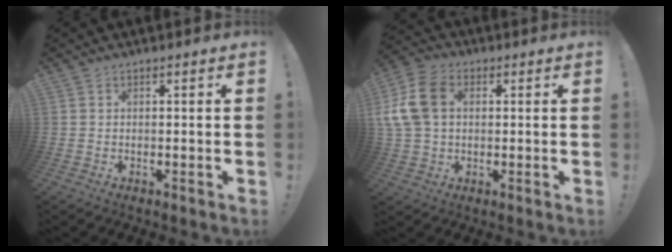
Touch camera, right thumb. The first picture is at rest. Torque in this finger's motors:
{"motor_torque": [2.49, 2.52, 0.18, 0.17, 0.48]}